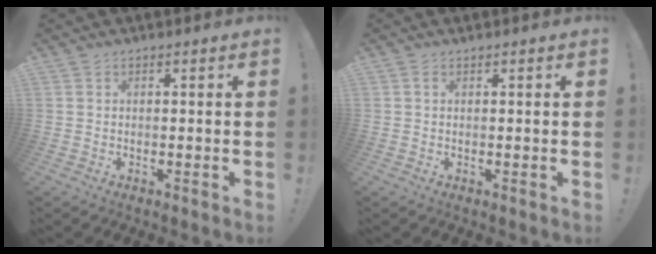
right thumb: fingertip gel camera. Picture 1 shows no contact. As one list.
[{"total": 0.5, "force": [0.3, 0.1, 0.4], "torque": [-0.002, -0.003, 0.004]}]